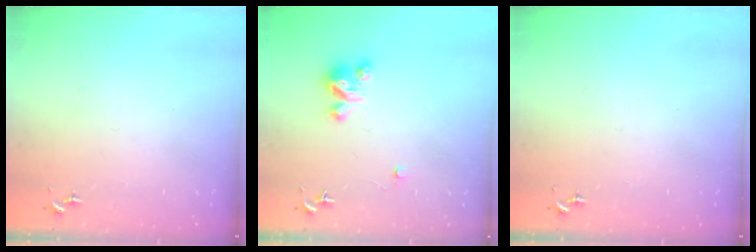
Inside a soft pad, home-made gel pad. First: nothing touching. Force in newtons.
{"total": 4.9, "press": 4.9, "slide": 0.2}
{"total": 0.0}